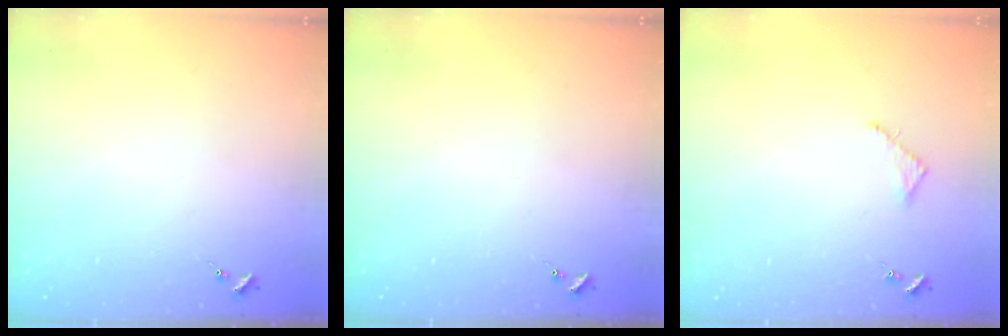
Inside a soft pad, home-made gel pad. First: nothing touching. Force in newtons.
{"total": 0.0}
{"total": 2.5, "press": 2.5, "slide": 0.2}